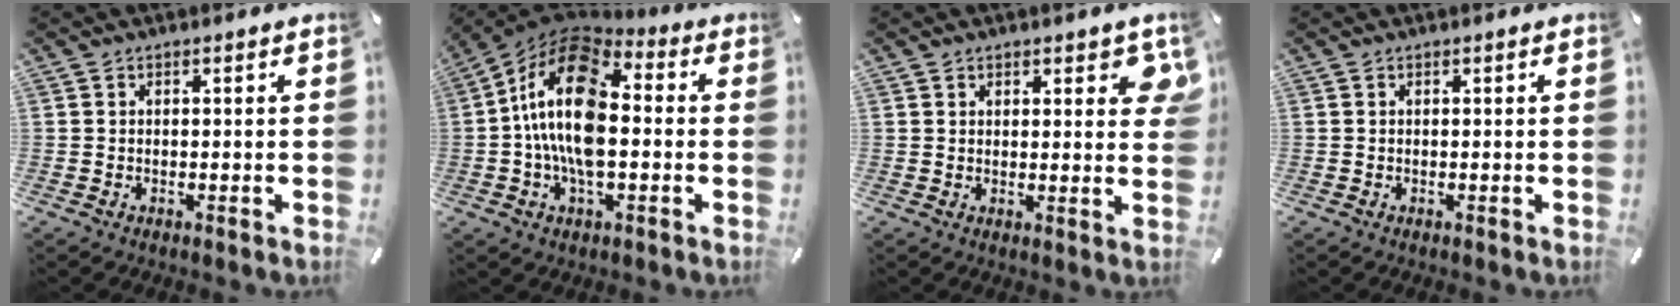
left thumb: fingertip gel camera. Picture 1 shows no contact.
{"total": 18.2, "force": [-0.6, 10.3, 15.0], "torque": [-0.308, 0.005, -0.015]}
{"total": 4.7, "force": [2.5, 2.4, 3.2], "torque": [-0.026, -0.008, 0.038]}
{"total": 0.0}